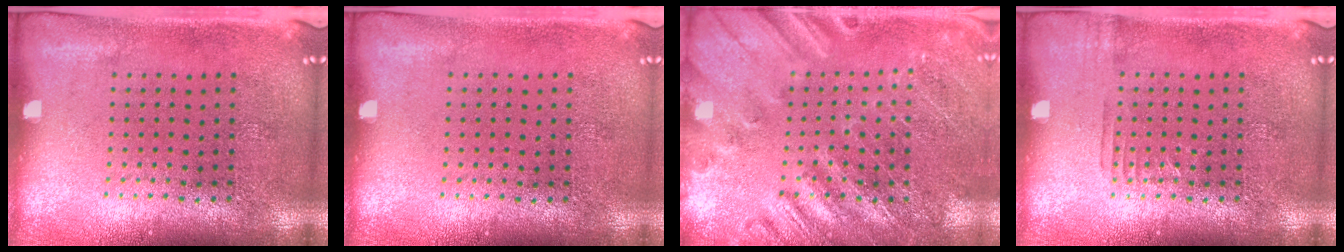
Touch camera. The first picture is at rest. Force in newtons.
{"total": 0.0}
{"total": 2.4, "press": 2.4, "slide": 0.3}
{"total": 0.8, "press": 0.8, "slide": 0.2}